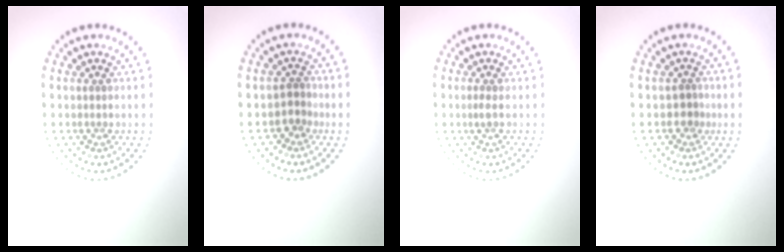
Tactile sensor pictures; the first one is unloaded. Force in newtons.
{"total": 1.6, "press": 1.3, "slide": 0.9}
{"total": 0.6, "press": 0.5, "slide": 0.3}
{"total": 1.3, "press": 1.0, "slide": 0.9}